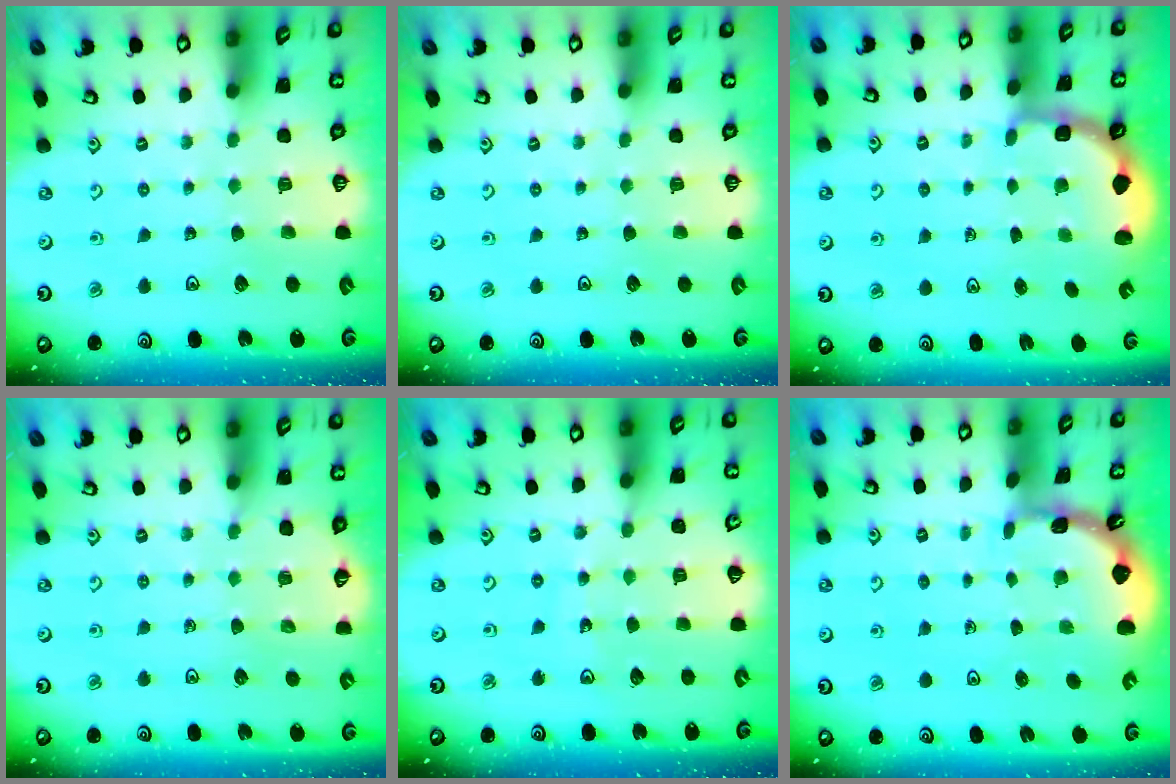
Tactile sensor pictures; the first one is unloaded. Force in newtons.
{"total": 0.0}
{"total": 3.0, "press": 2.0, "slide": 2.2}
{"total": 4.1, "press": 3.9, "slide": 1.0}
{"total": 9.0, "press": 8.9, "slide": 1.6}
{"total": 1.7, "press": 1.7, "slide": 0.1}